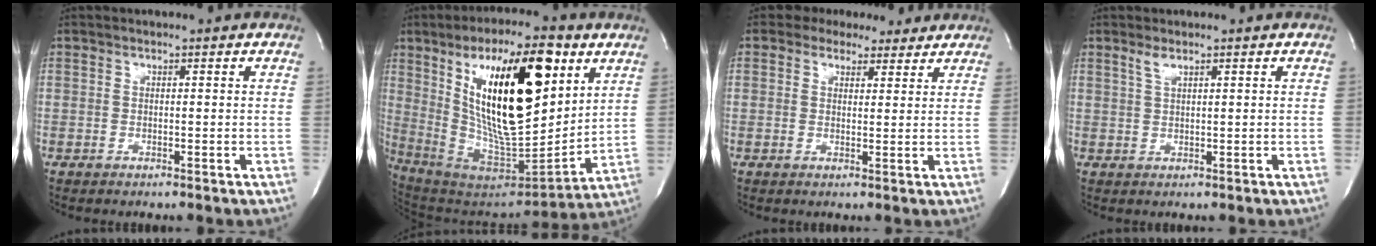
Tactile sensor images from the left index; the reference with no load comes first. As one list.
[{"total": 24.9, "force": [9.5, 7.0, 21.9], "torque": [-0.387, -0.005, 0.161]}, {"total": 6.3, "force": [5.1, 3.6, 1.1], "torque": [-0.014, 0.018, 0.064]}, {"total": 1.5, "force": [1.1, 0.1, 1.1], "torque": [-0.030, 0.003, 0.026]}]